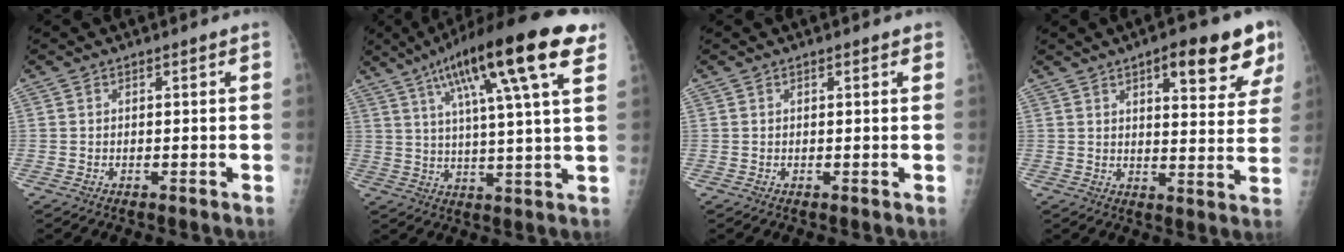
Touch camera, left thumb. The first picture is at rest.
{"total": 21.4, "force": [10.7, 3.7, 18.2], "torque": [-0.285, -0.003, 0.163]}
{"total": 1.0, "force": [0.5, 0.4, 0.7], "torque": [-0.009, 0.000, 0.004]}
{"total": 13.8, "force": [7.7, 4.4, 10.6], "torque": [-0.099, -0.030, 0.098]}